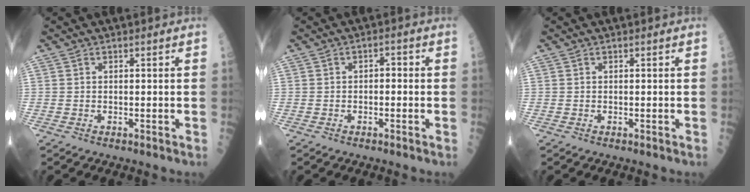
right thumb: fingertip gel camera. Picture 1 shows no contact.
{"total": 1.8, "force": [-0.1, 1.2, 1.4], "torque": [-0.012, 0.008, -0.006]}
{"total": 0.0}